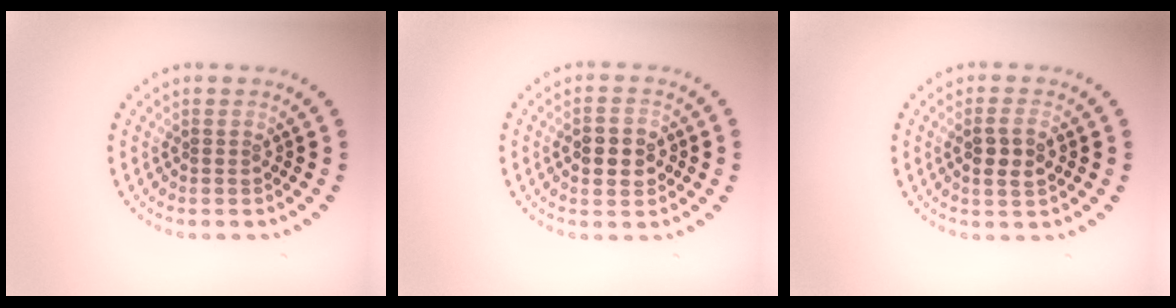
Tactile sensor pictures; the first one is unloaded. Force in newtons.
{"total": 3.9, "press": 3.9, "slide": 0.2}
{"total": 2.4, "press": 2.3, "slide": 0.8}